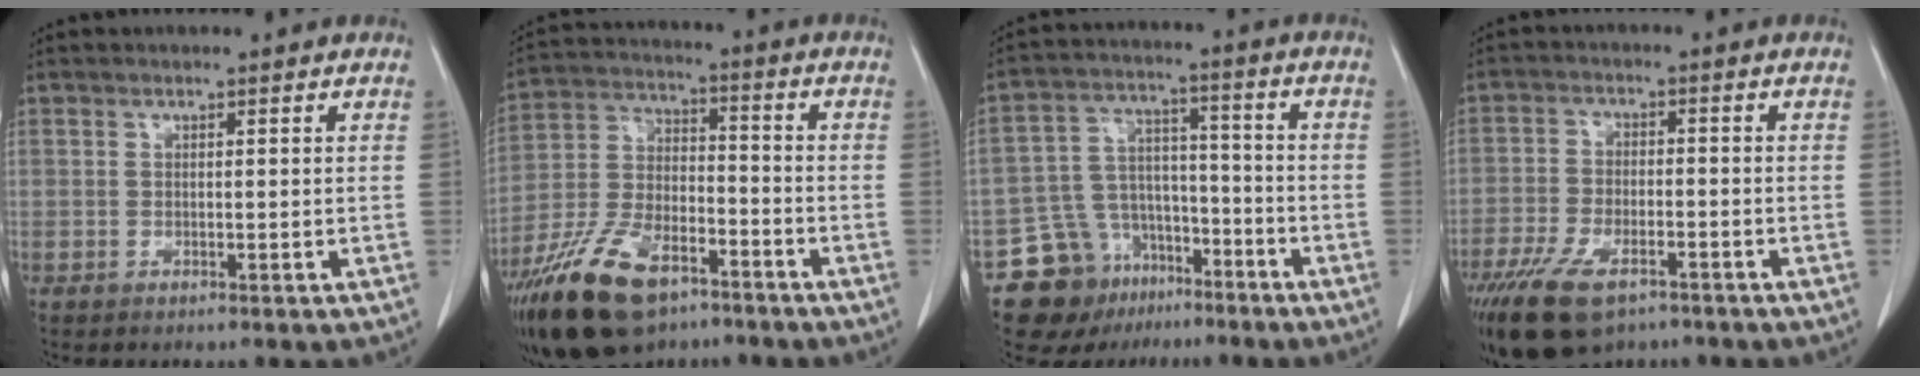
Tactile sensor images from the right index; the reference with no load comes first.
{"total": 17.7, "force": [-11.1, 8.1, 11.2], "torque": [-0.248, -0.006, -0.202]}
{"total": 14.0, "force": [-9.1, 9.6, 4.5], "torque": [-0.083, 0.053, -0.143]}
{"total": 12.3, "force": [-7.9, 5.4, 7.6], "torque": [-0.156, -0.011, -0.134]}